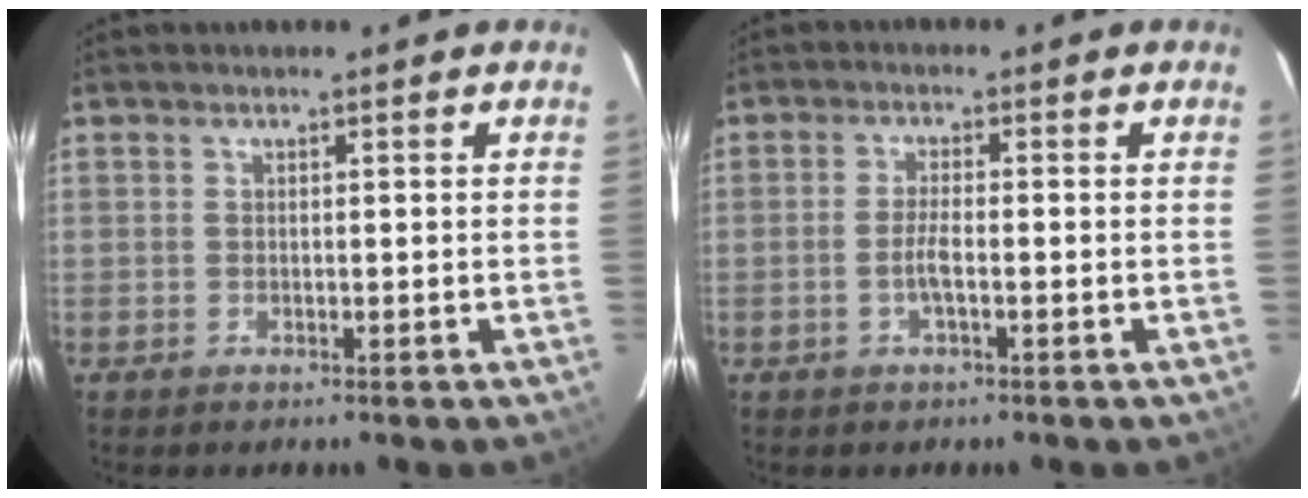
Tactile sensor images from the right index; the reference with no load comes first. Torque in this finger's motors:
{"motor_torque": [-0.19, -0.03, -0.05, 0.01]}